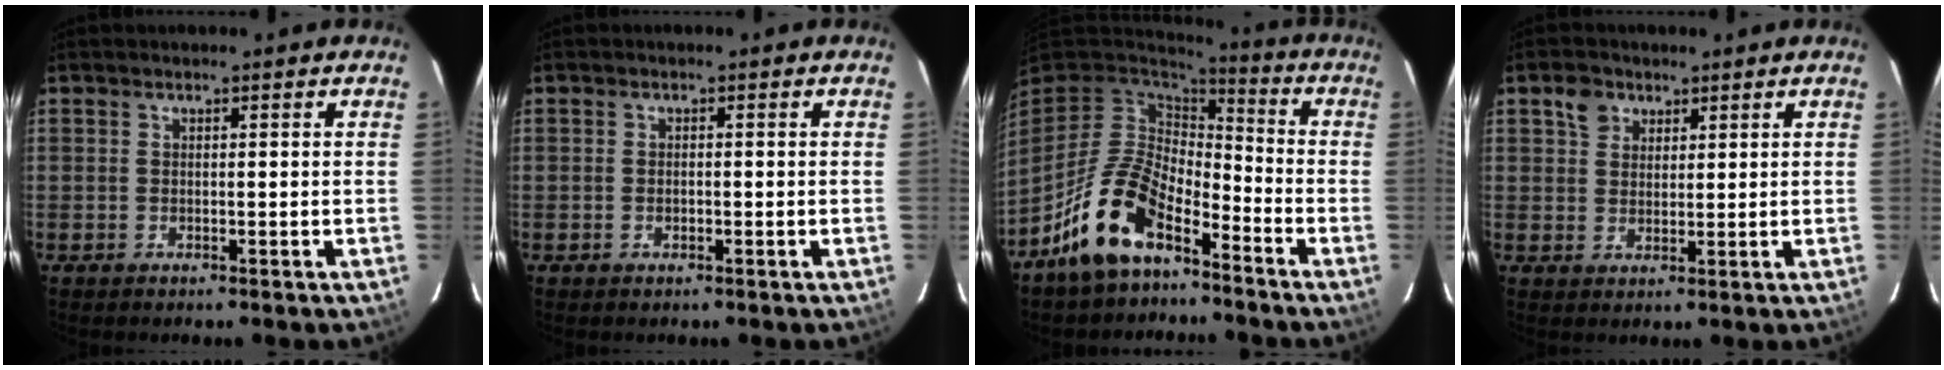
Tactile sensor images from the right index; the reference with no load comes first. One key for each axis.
{"total": 0.9, "fx": -0.3, "fy": 0.6, "fz": 0.5, "tx": -0.009, "ty": 0.001, "tz": -0.005}
{"total": 14.2, "fx": -8.6, "fy": 7.1, "fz": 8.8, "tx": -0.183, "ty": 0.002, "tz": -0.160}
{"total": 4.0, "fx": 2.2, "fy": 3.1, "fz": 1.3, "tx": -0.016, "ty": 0.015, "tz": 0.041}